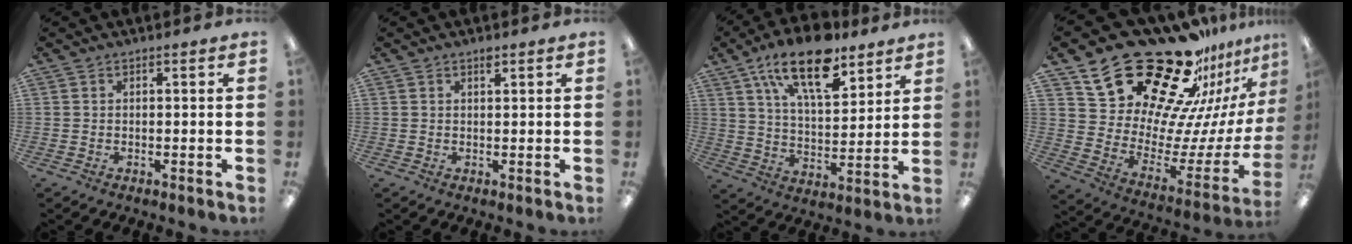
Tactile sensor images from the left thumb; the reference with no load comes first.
{"total": 1.2, "force": [1.0, 0.3, 0.6], "torque": [-0.007, -0.003, 0.016]}
{"total": 18.0, "force": [12.0, 7.6, 11.1], "torque": [-0.183, -0.053, 0.203]}
{"total": 29.7, "force": [22.6, 14.3, 13.1], "torque": [-0.176, -0.176, 0.423]}